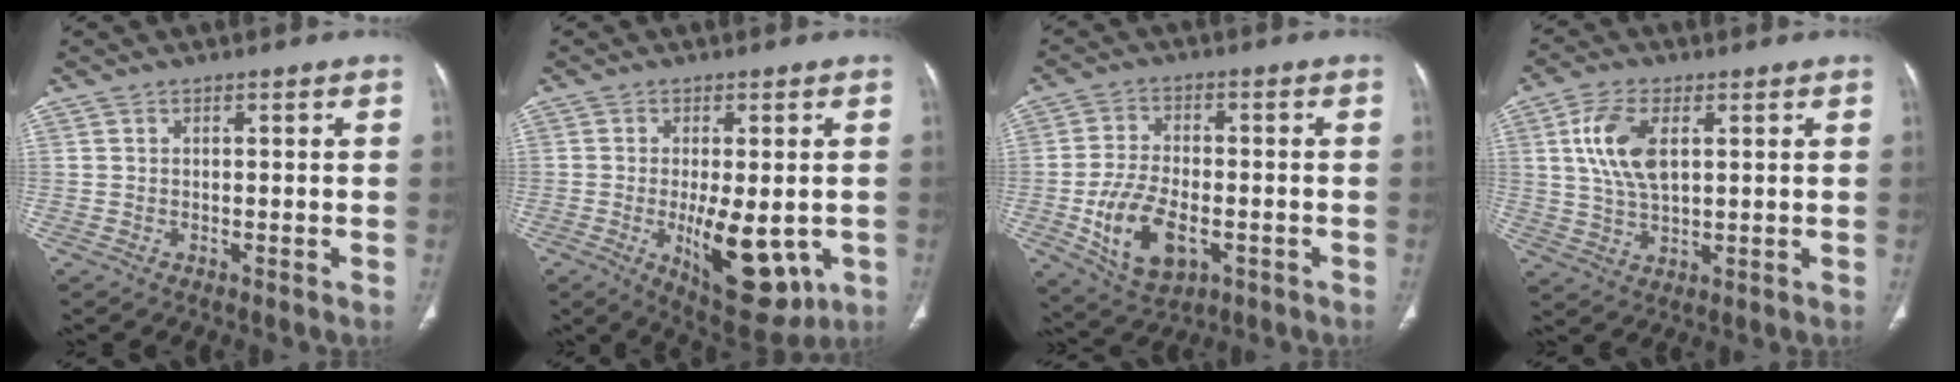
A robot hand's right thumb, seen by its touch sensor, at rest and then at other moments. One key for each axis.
{"total": 13.6, "fx": -3.1, "fy": 6.1, "fz": 11.8, "tx": -0.151, "ty": -0.019, "tz": -0.029}
{"total": 12.3, "fx": -3.5, "fy": 7.2, "fz": 9.4, "tx": -0.167, "ty": 0.007, "tz": -0.049}
{"total": 9.9, "fx": 2.6, "fy": 5.2, "fz": 8.0, "tx": -0.164, "ty": -0.004, "tz": 0.051}